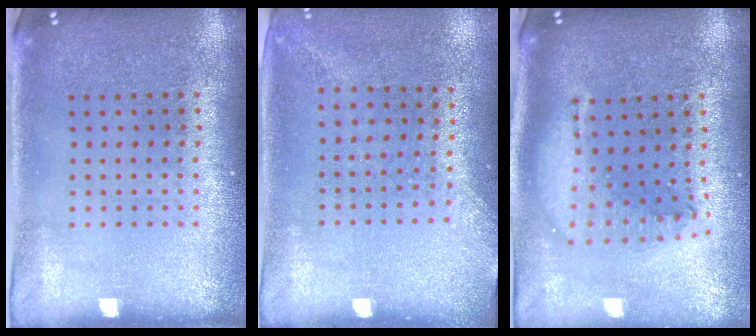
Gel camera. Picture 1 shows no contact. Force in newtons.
{"total": 1.4, "press": 1.0, "slide": 1.0}
{"total": 2.1, "press": 1.6, "slide": 1.3}